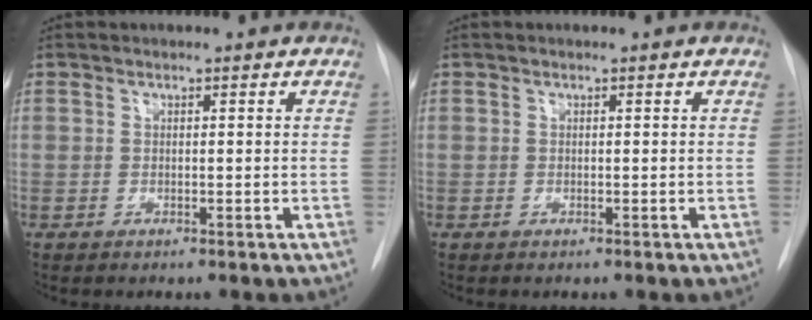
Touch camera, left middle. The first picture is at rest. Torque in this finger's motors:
{"motor_torque": [0.27, -0.21, 0.02, 0.01]}